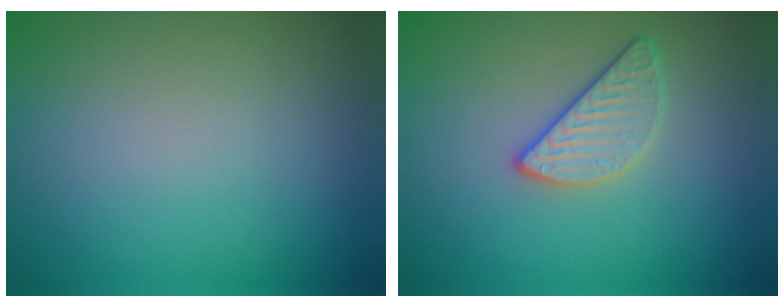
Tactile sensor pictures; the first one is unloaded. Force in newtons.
{"total": 2.6, "press": 2.5, "slide": 0.7}